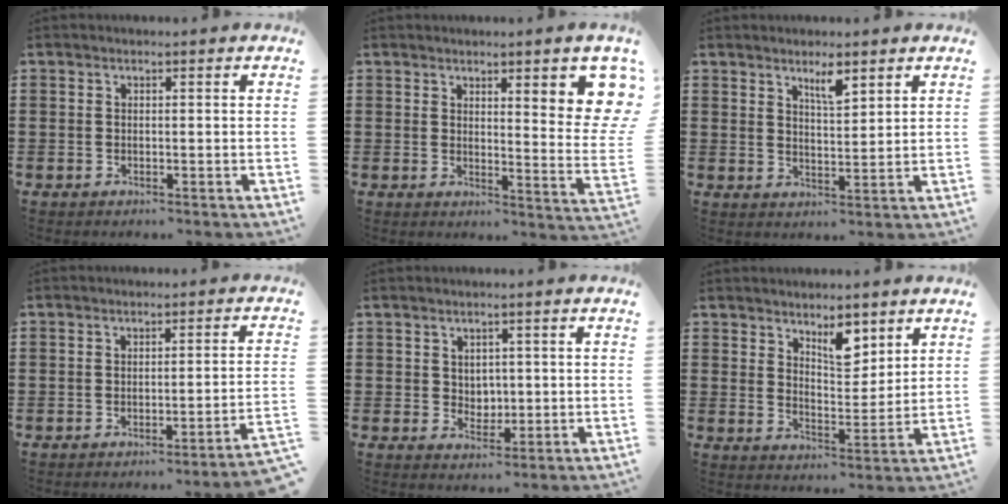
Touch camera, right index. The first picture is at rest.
{"total": 6.2, "force": [3.9, 0.9, 4.7], "torque": [-0.072, -0.021, 0.060]}
{"total": 3.8, "force": [2.8, 0.9, 2.5], "torque": [-0.039, -0.002, 0.045]}
{"total": 2.3, "force": [-1.9, -0.6, 1.3], "torque": [-0.022, -0.003, -0.039]}
{"total": 2.5, "force": [1.1, 2.2, 0.5], "torque": [-0.011, 0.007, 0.017]}
{"total": 6.0, "force": [4.3, 2.7, 3.2], "torque": [-0.051, -0.010, 0.072]}